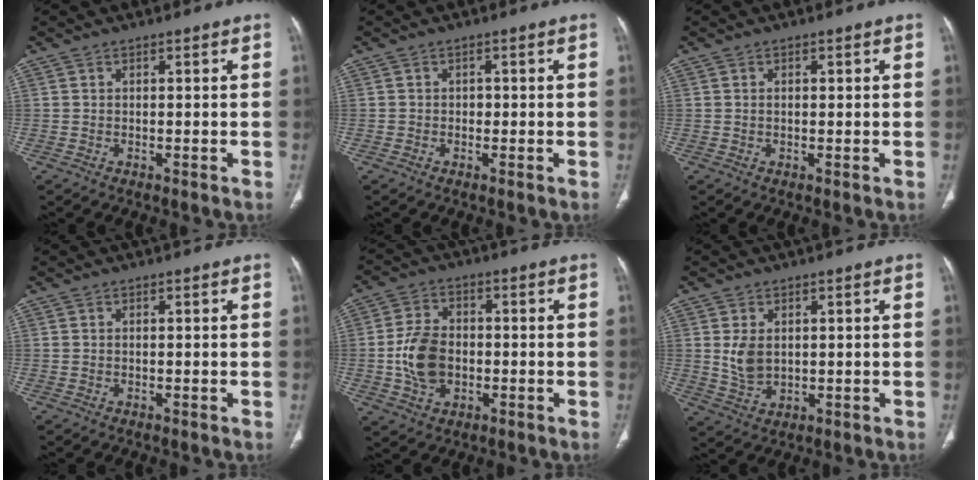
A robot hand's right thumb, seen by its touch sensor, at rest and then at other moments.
{"total": 1.0, "force": [-0.1, 1.0, 0.4], "torque": [0.002, 0.005, -0.001]}
{"total": 0.7, "force": [0.2, 0.4, 0.5], "torque": [-0.010, 0.004, 0.002]}
{"total": 0.0}
{"total": 9.4, "force": [-1.3, 6.7, 6.5], "torque": [-0.111, 0.010, -0.024]}
{"total": 5.0, "force": [0.9, 3.4, 3.5], "torque": [-0.060, -0.011, 0.027]}